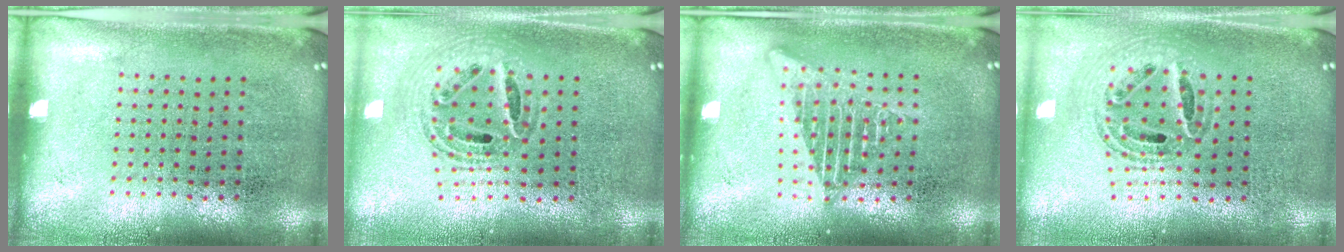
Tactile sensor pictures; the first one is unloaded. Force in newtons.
{"total": 0.9, "press": 0.9, "slide": 0.2}
{"total": 2.0, "press": 2.0, "slide": 0.2}
{"total": 0.9, "press": 0.8, "slide": 0.2}